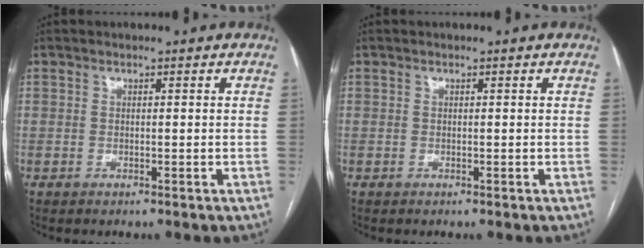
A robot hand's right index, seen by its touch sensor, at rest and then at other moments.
{"total": 0.0}